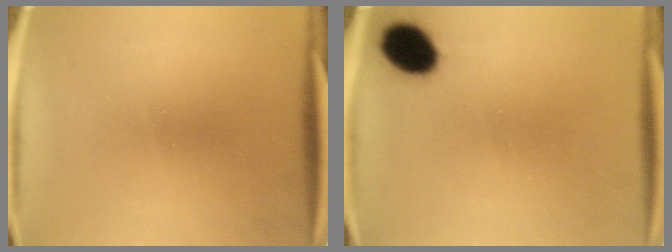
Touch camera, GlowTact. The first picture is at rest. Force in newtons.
{"total": 8.6}